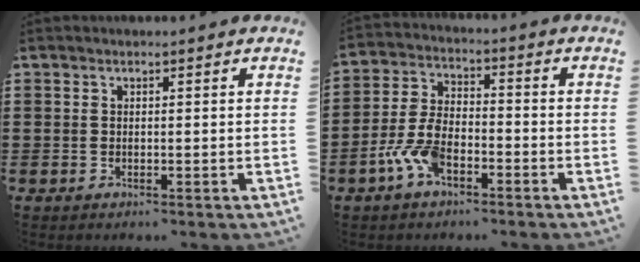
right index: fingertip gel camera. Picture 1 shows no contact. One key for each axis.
{"total": 7.3, "fx": -3.7, "fy": 3.5, "fz": 5.3, "tx": -0.137, "ty": -0.001, "tz": -0.077}